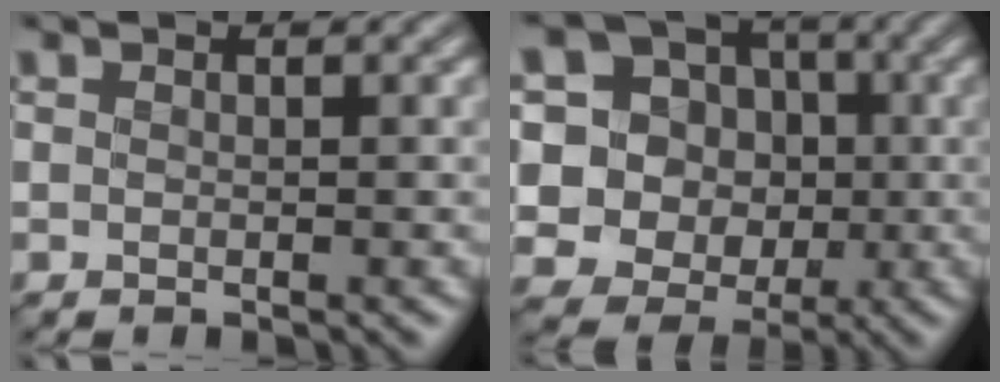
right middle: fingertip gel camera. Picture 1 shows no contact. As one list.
[{"total": 11.5, "force": [1.5, 10.8, 3.7], "torque": [-0.130, 0.052, 0.002]}]